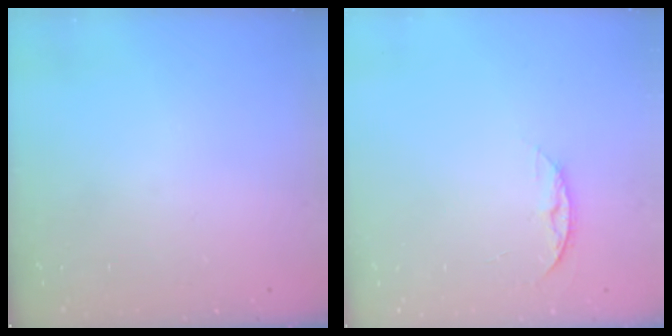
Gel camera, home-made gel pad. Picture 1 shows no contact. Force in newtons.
{"total": 6.4, "press": 6.3, "slide": 0.8}